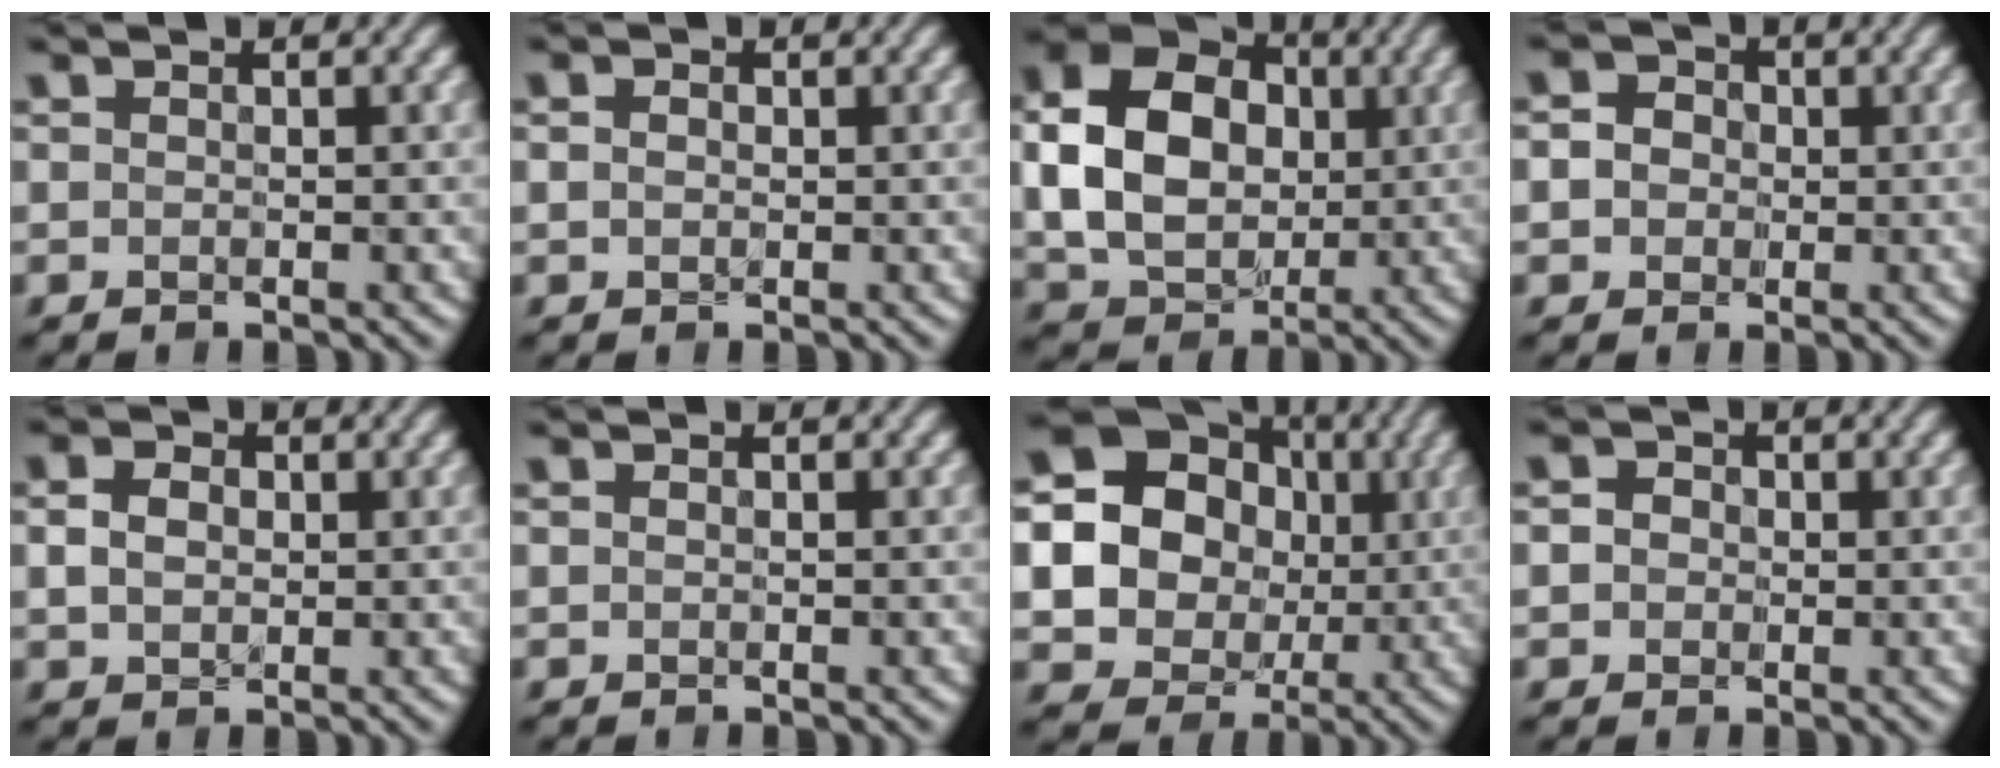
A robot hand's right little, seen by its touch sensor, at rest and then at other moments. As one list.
[{"total": 0.7, "force": [-0.1, 0.6, 0.3], "torque": [-0.008, 0.000, -0.002]}, {"total": 11.8, "force": [0.6, 9.3, 7.1], "torque": [-0.154, 0.015, 0.013]}, {"total": 3.9, "force": [0.6, 3.4, 1.9], "torque": [-0.041, 0.015, -0.004]}, {"total": 2.3, "force": [-0.1, 1.8, 1.3], "torque": [-0.031, 0.001, -0.003]}, {"total": 0.0}, {"total": 20.9, "force": [2.0, 19.7, 6.9], "torque": [-0.179, 0.000, 0.010]}, {"total": 2.1, "force": [0.2, 1.9, 0.9], "torque": [-0.027, 0.008, 0.000]}]